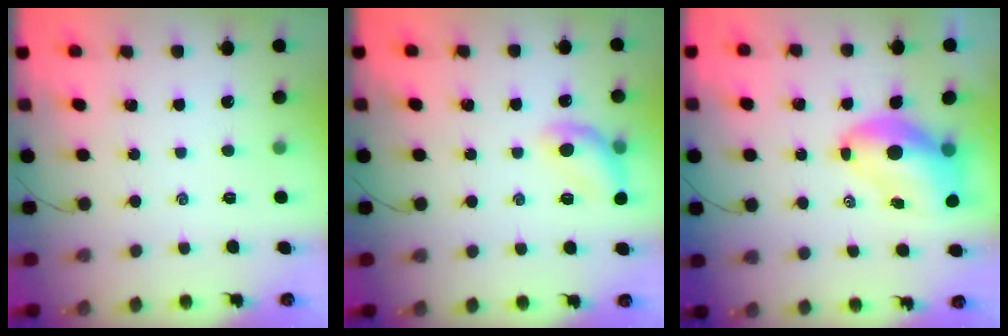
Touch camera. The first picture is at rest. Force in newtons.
{"total": 10.7, "press": 10.7, "slide": 0.5}
{"total": 10.2, "press": 9.7, "slide": 3.1}